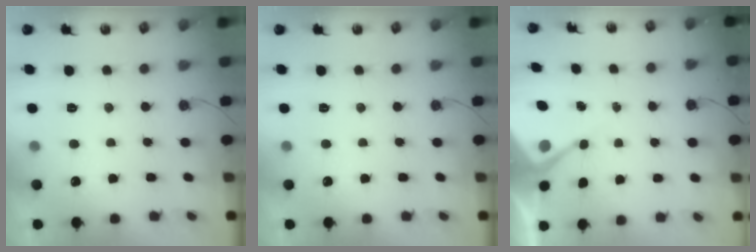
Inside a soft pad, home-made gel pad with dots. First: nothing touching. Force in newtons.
{"total": 0.0}
{"total": 5.4, "press": 5.4, "slide": 0.6}